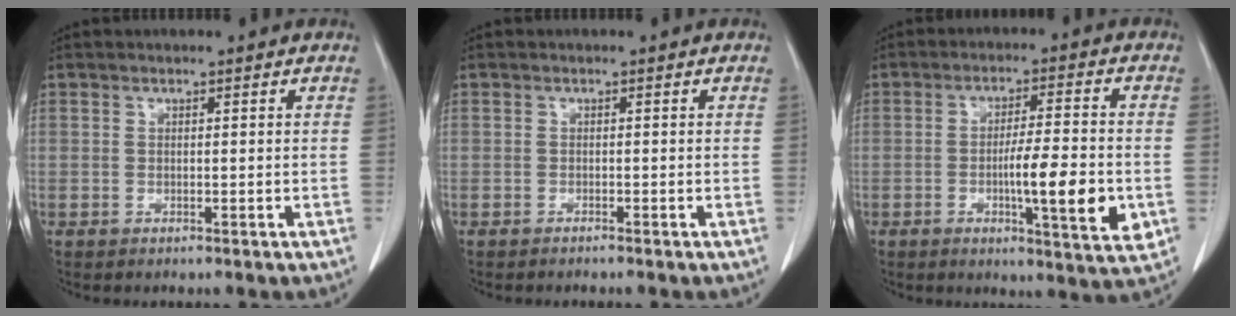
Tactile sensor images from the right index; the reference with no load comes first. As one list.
[{"total": 0.5, "force": [-0.5, -0.1, 0.1], "torque": [-0.006, -0.001, -0.010]}, {"total": 11.4, "force": [-2.6, 1.2, 11.1], "torque": [-0.162, -0.009, -0.039]}]